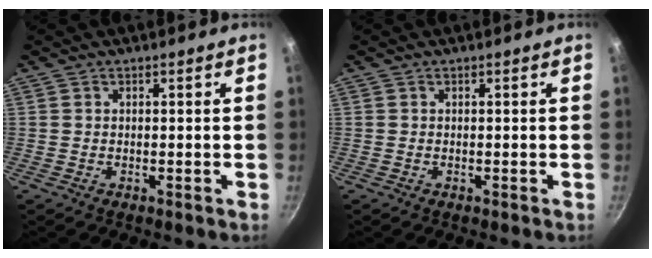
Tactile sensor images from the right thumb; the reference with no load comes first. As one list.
[{"total": 0.0}]